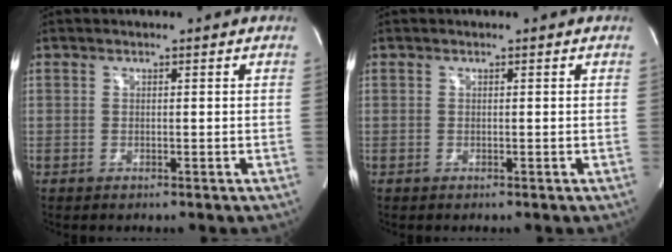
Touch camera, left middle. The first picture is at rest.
{"total": 0.0}